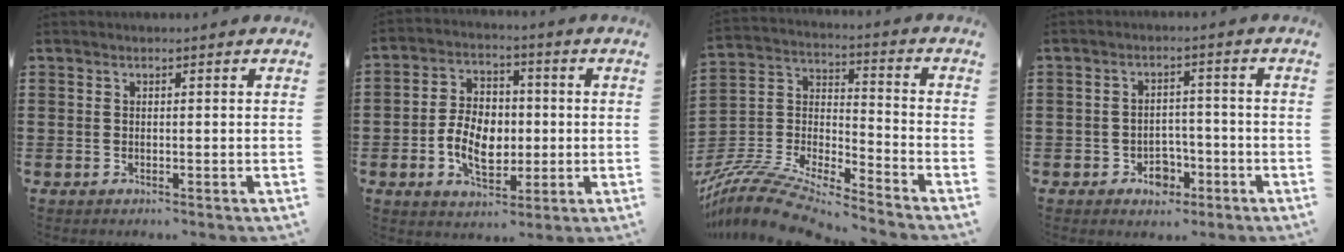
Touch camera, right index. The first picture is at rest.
{"total": 8.0, "force": [-1.3, 5.5, 5.7], "torque": [-0.119, 0.007, -0.027]}
{"total": 10.5, "force": [-9.7, 1.5, 3.8], "torque": [-0.089, 0.011, -0.198]}
{"total": 4.0, "force": [-2.3, 2.8, 1.8], "torque": [-0.036, 0.006, -0.044]}